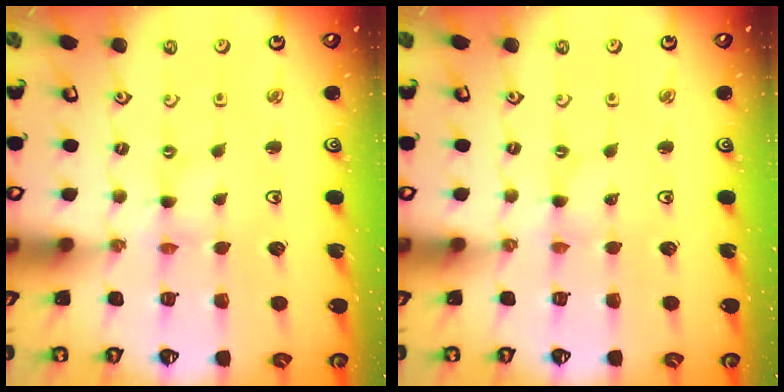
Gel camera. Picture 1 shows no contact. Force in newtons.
{"total": 0.0}